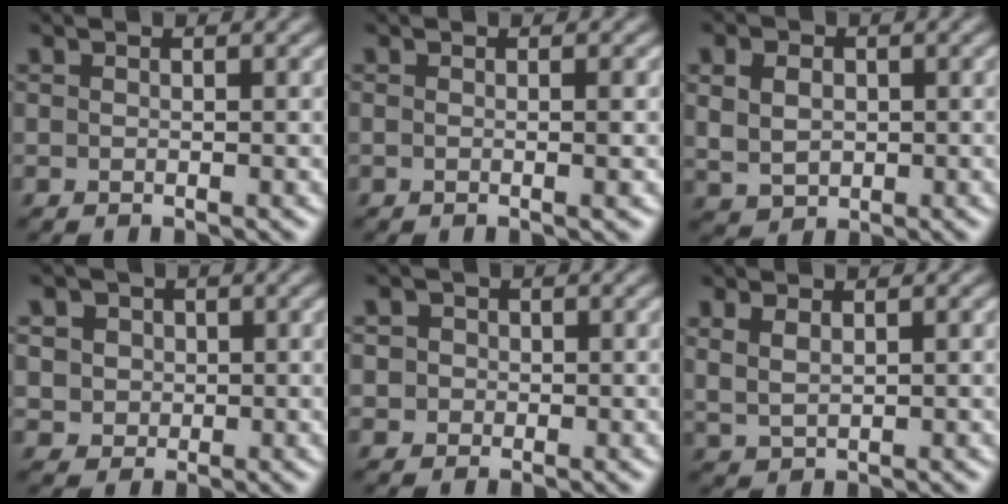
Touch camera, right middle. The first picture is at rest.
{"total": 0.9, "force": [-0.2, 0.0, 0.9], "torque": [-0.016, -0.001, -0.006]}
{"total": 4.6, "force": [1.4, 3.6, 2.6], "torque": [-0.056, 0.023, 0.011]}
{"total": 4.8, "force": [2.3, 3.9, 1.7], "torque": [-0.040, 0.007, 0.031]}
{"total": 2.4, "force": [0.8, 2.1, 0.7], "torque": [-0.017, 0.004, 0.008]}
{"total": 1.6, "force": [1.0, 0.8, 1.0], "torque": [-0.027, -0.001, 0.026]}